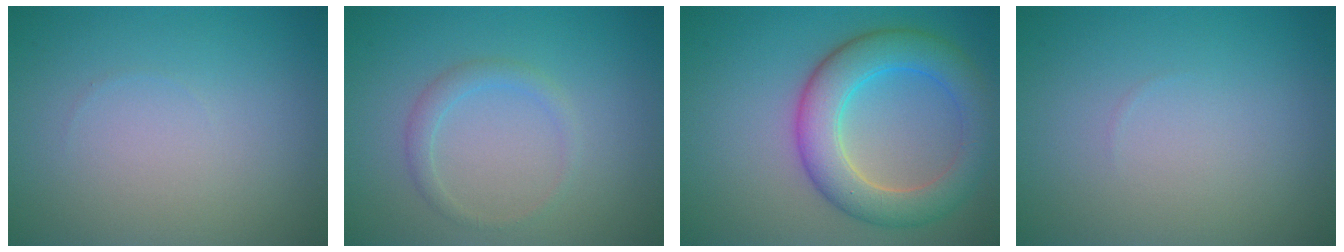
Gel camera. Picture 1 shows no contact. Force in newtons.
{"total": 1.5, "press": 1.5, "slide": 0.1}
{"total": 6.6, "press": 6.6, "slide": 0.2}
{"total": 0.0}